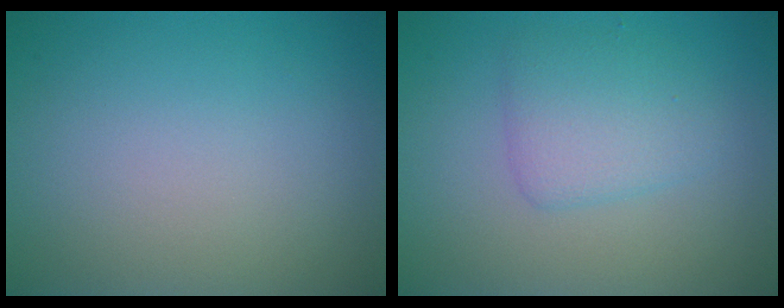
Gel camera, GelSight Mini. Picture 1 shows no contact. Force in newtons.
{"total": 3.0, "press": 3.0, "slide": 0.1}